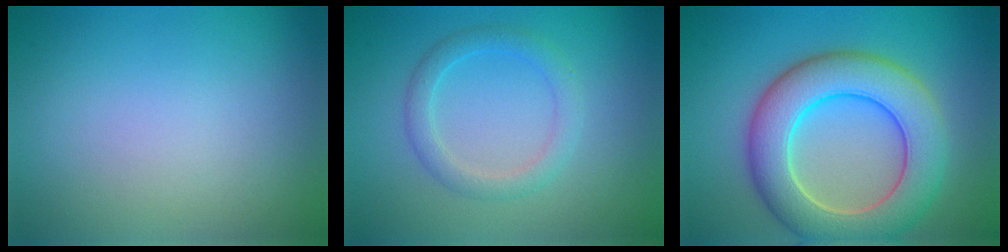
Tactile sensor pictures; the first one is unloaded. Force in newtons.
{"total": 2.4, "press": 2.4, "slide": 0.1}
{"total": 9.1, "press": 9.1, "slide": 0.5}